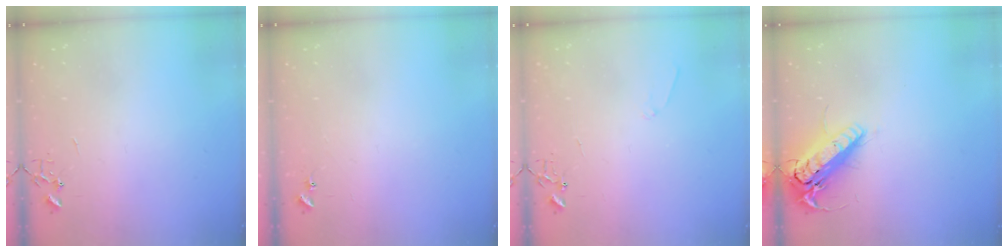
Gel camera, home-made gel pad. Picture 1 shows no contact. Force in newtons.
{"total": 4.3, "press": 4.2, "slide": 0.6}
{"total": 5.9, "press": 5.9, "slide": 0.4}
{"total": 17.8, "press": 17.5, "slide": 3.4}